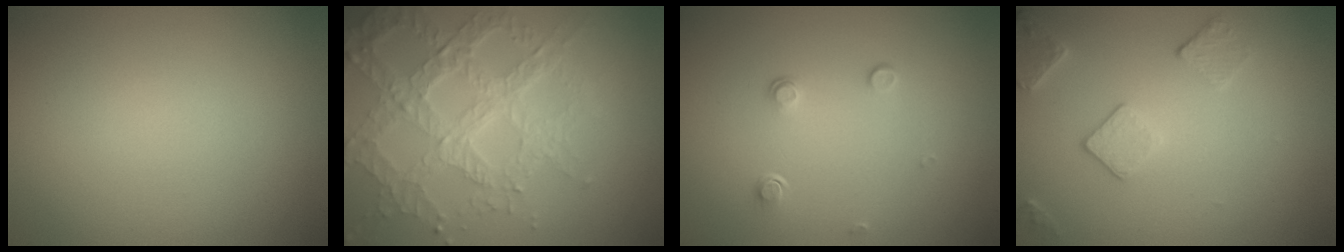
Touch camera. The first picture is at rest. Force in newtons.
{"total": 7.2, "press": 5.3, "slide": 4.8}
{"total": 1.0, "press": 0.7, "slide": 0.8}
{"total": 2.7, "press": 2.7, "slide": 0.7}